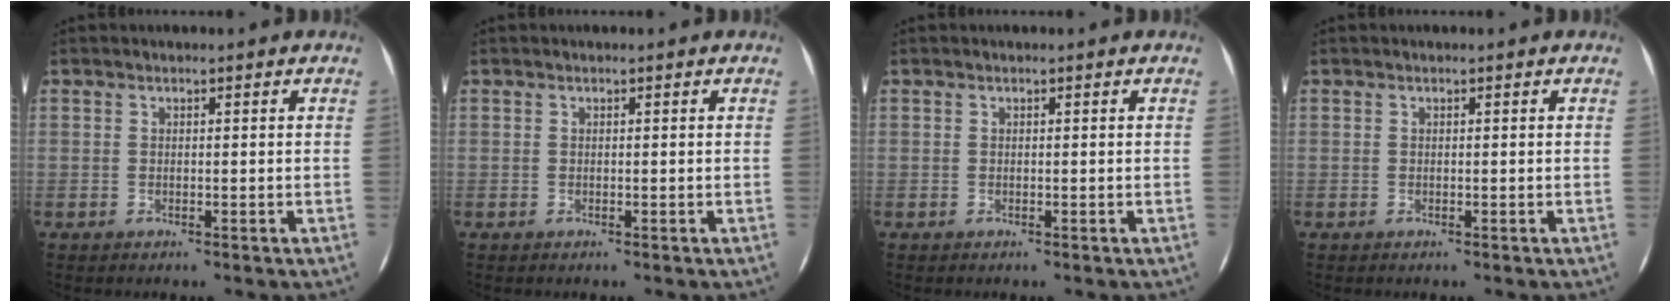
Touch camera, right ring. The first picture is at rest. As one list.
[{"total": 0.0}, {"total": 0.0}, {"total": 0.0}]